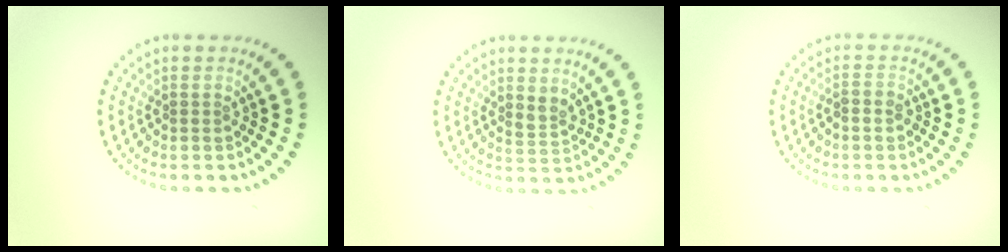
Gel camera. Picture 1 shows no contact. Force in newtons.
{"total": 1.6, "press": 1.4, "slide": 0.8}
{"total": 1.5, "press": 1.3, "slide": 0.8}